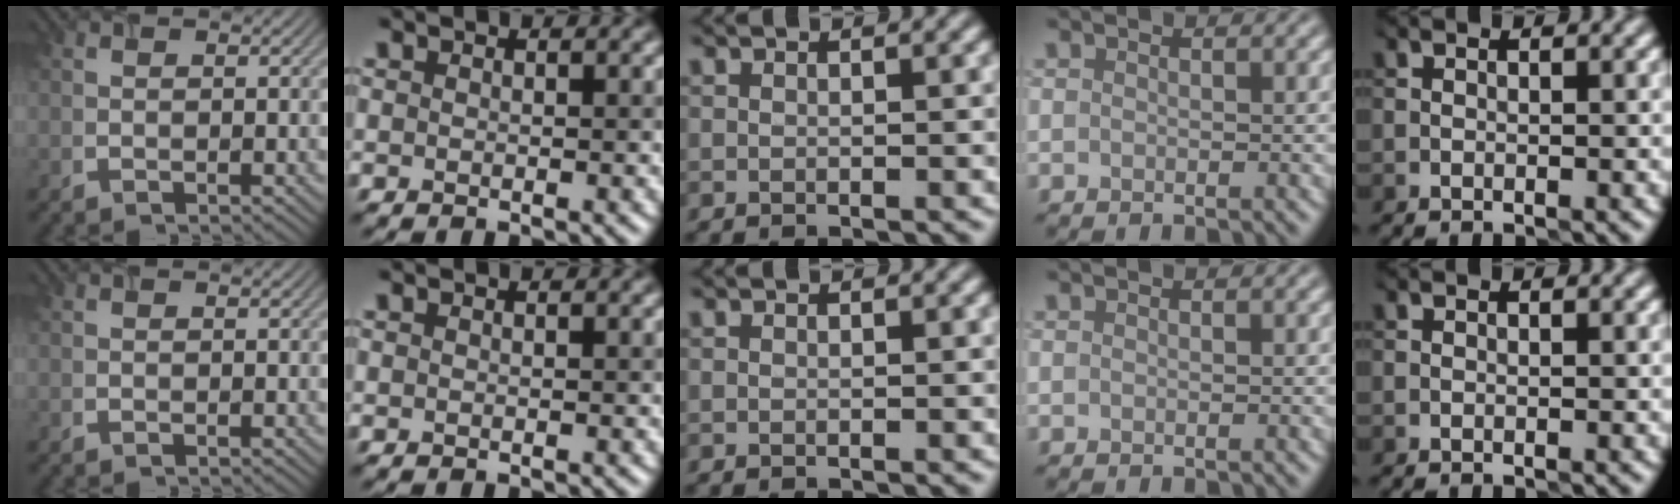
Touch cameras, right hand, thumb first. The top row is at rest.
{}